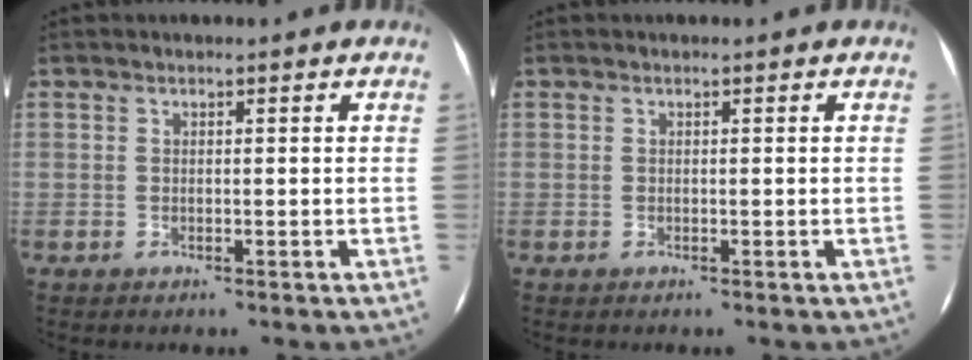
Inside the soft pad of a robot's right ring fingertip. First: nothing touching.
{"total": 0.0}